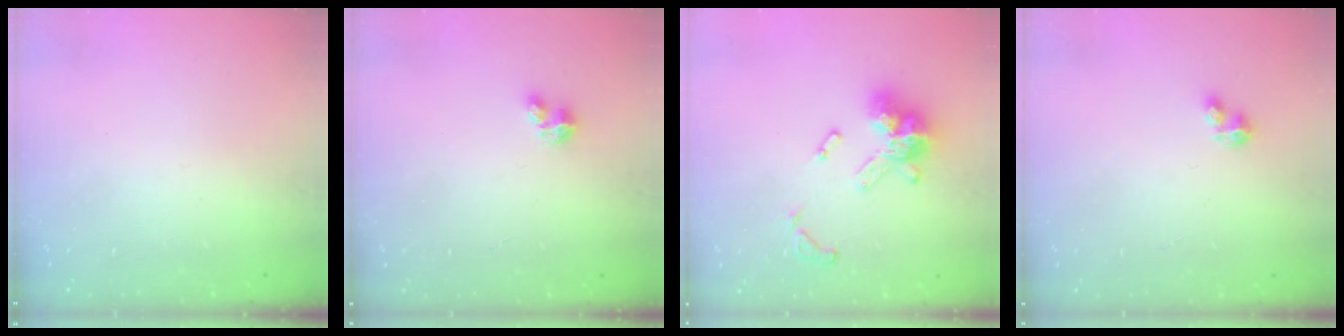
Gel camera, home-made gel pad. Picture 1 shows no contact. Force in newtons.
{"total": 3.4, "press": 3.4, "slide": 0.4}
{"total": 13.8, "press": 13.8, "slide": 1.0}
{"total": 3.6, "press": 3.6, "slide": 0.5}